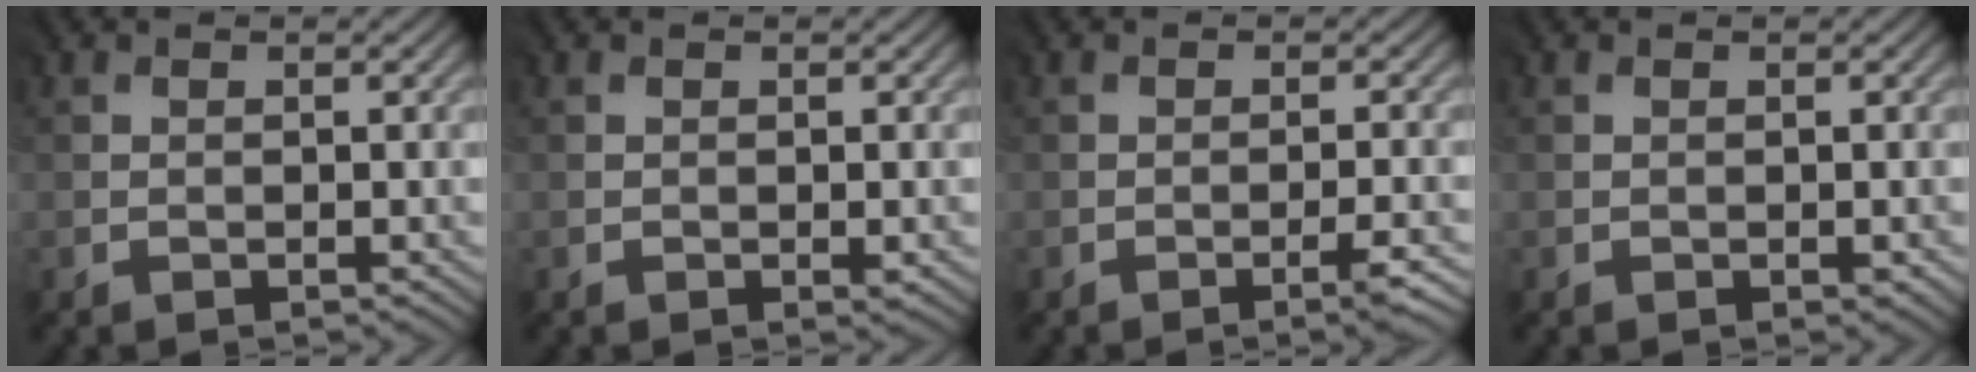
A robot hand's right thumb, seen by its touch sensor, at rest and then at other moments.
{"total": 0.9, "force": [-0.1, 0.4, 0.8], "torque": [-0.012, -0.003, 0.001]}
{"total": 2.5, "force": [-1.6, 0.0, 1.9], "torque": [-0.028, -0.002, -0.025]}
{"total": 0.7, "force": [-0.2, 0.3, 0.6], "torque": [-0.008, -0.002, 0.000]}